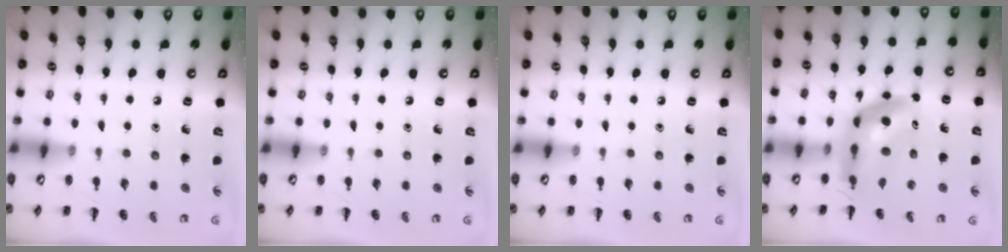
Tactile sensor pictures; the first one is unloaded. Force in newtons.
{"total": 0.0}
{"total": 0.0}
{"total": 11.6, "press": 11.1, "slide": 3.3}